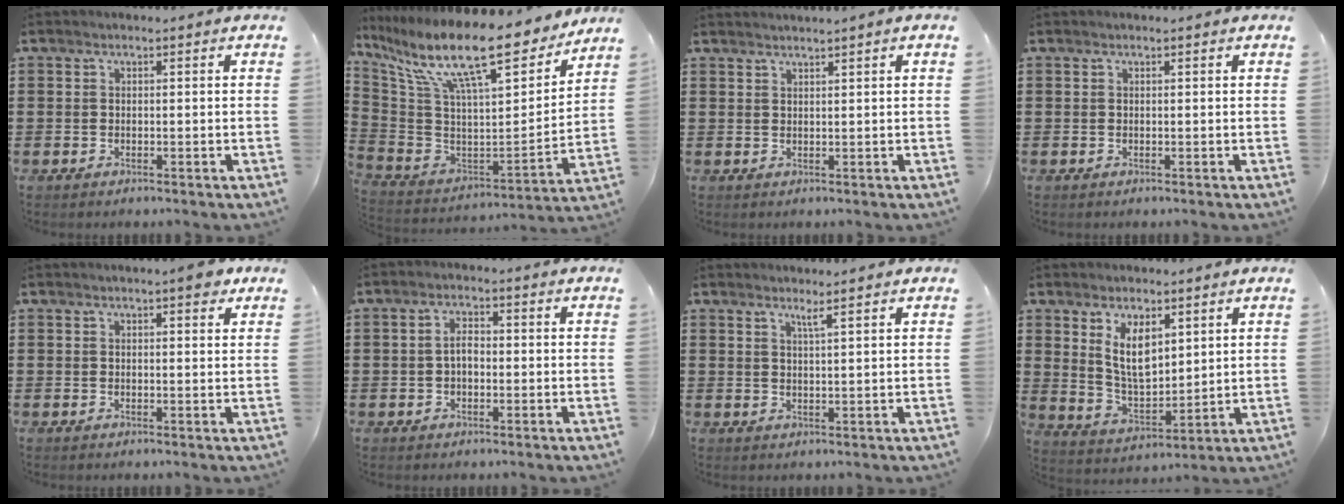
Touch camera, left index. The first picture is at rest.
{"total": 16.9, "force": [11.7, 3.0, 11.8], "torque": [-0.255, -0.071, 0.192]}
{"total": 1.1, "force": [0.9, -0.5, 0.1], "torque": [-0.003, -0.004, 0.019]}
{"total": 0.0}
{"total": 2.9, "force": [2.1, 0.5, 2.0], "torque": [-0.028, 0.000, 0.033]}
{"total": 2.8, "force": [-0.2, 1.5, 2.3], "torque": [-0.047, 0.006, -0.004]}
{"total": 2.2, "force": [1.7, -0.4, 1.4], "torque": [-0.029, -0.003, 0.031]}
{"total": 7.5, "force": [4.0, 3.6, 5.1], "torque": [-0.106, -0.008, 0.073]}